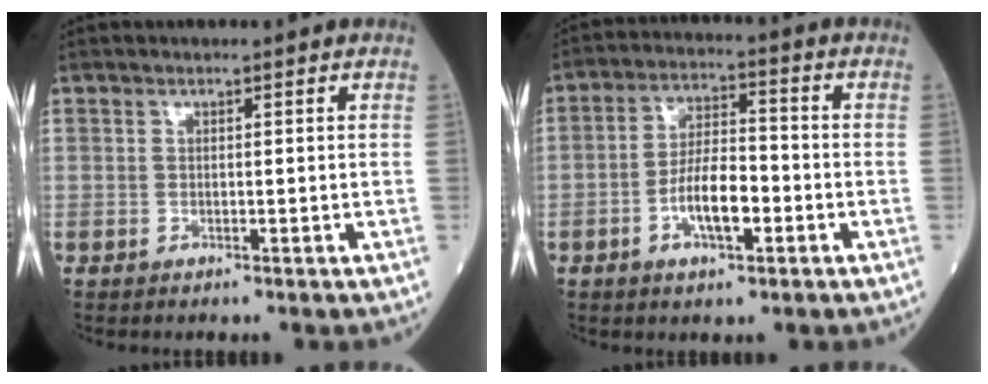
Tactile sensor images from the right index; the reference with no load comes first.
{"total": 7.9, "force": [-2.6, 2.7, 7.0], "torque": [-0.134, 0.011, -0.049]}